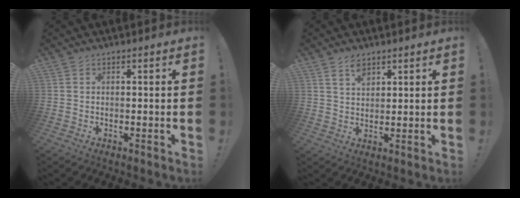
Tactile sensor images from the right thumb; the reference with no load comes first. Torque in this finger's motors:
{"motor_torque": [-0.21, 0.12, 0.21, 0.43, -0.01]}